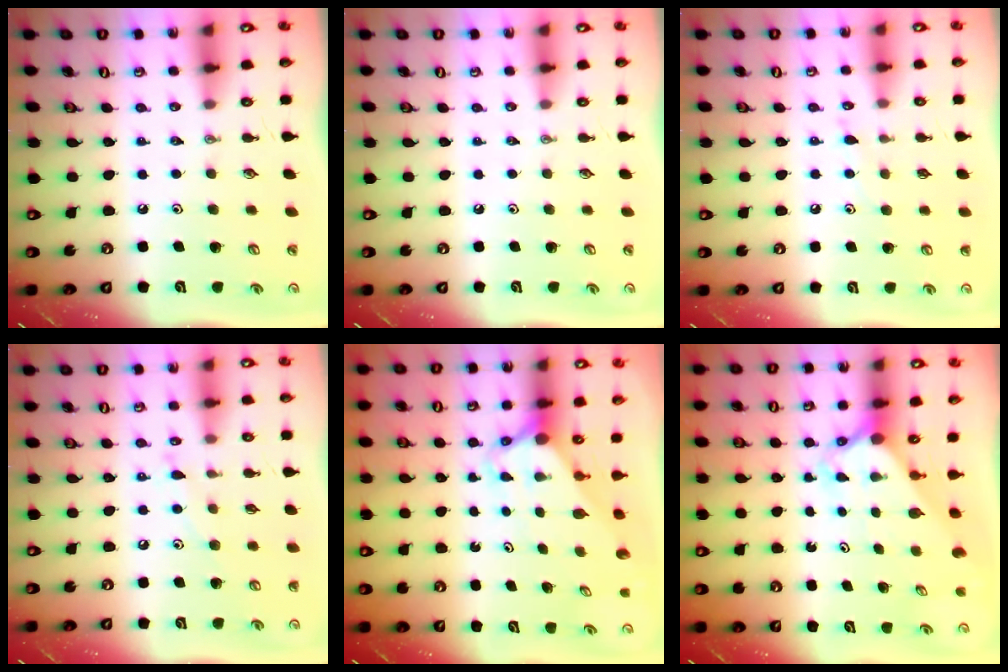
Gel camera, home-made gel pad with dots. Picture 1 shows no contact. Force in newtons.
{"total": 0.0}
{"total": 5.4, "press": 5.4, "slide": 0.4}
{"total": 6.9, "press": 6.9, "slide": 0.4}
{"total": 2.9, "press": 2.9, "slide": 0.2}
{"total": 2.5, "press": 2.5, "slide": 0.2}